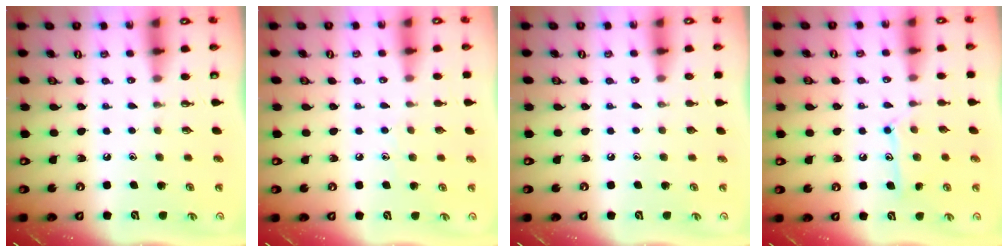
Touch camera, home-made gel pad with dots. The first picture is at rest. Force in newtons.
{"total": 5.6, "press": 5.5, "slide": 0.7}
{"total": 0.0}
{"total": 11.0, "press": 11.0, "slide": 0.2}